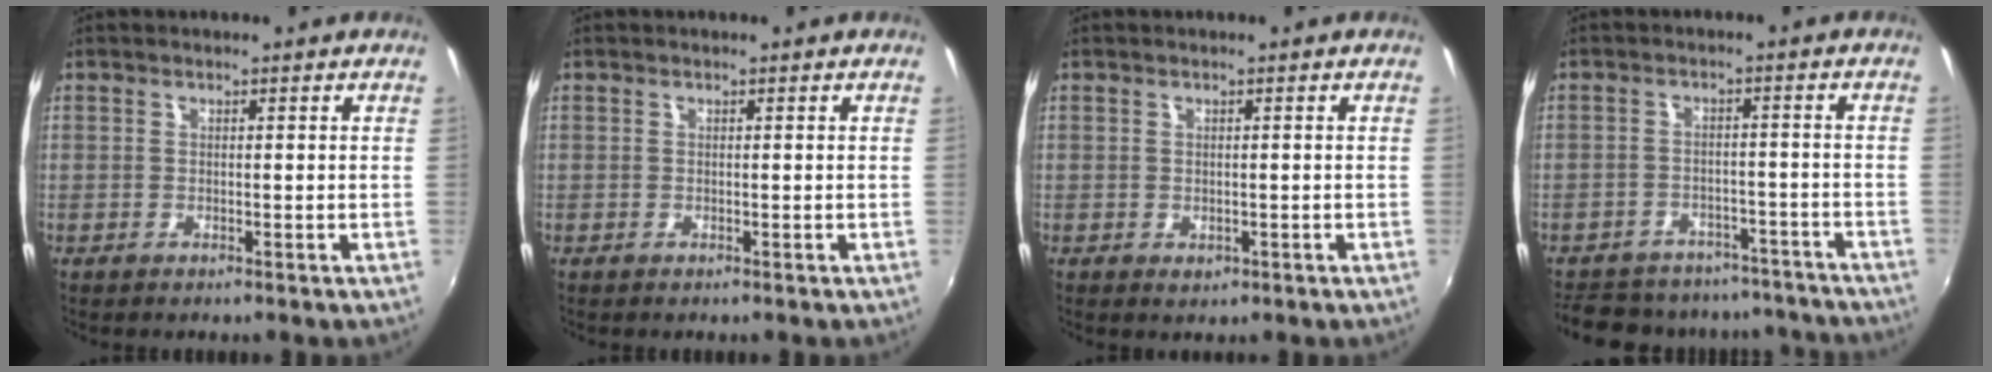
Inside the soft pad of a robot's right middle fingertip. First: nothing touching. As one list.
[{"total": 0.0}, {"total": 1.0, "force": [-0.2, 0.7, 0.6], "torque": [-0.006, -0.002, -0.001]}, {"total": 21.4, "force": [-18.3, 8.5, 7.0], "torque": [-0.156, 0.032, -0.225]}]